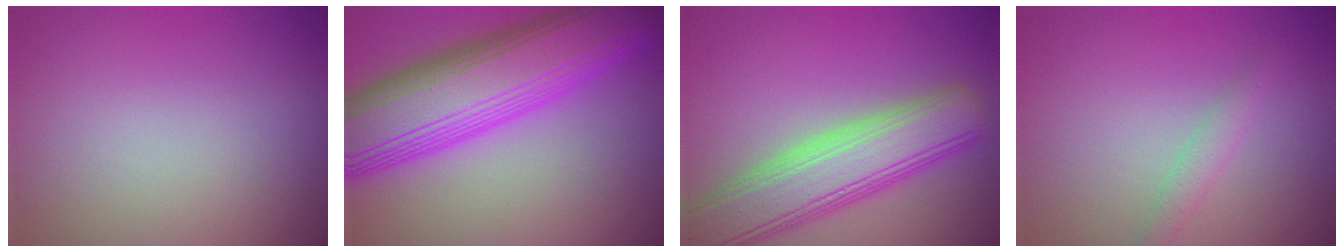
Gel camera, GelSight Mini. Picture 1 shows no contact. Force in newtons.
{"total": 12.1, "press": 12.1, "slide": 0.3}
{"total": 8.0, "press": 8.0, "slide": 0.4}
{"total": 1.5, "press": 1.5, "slide": 0.1}